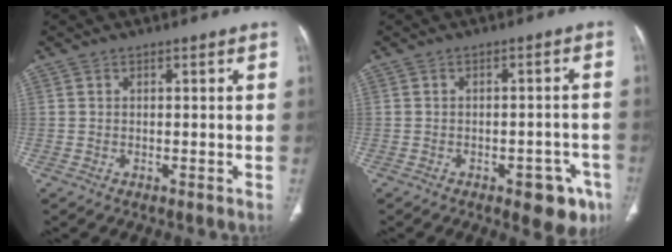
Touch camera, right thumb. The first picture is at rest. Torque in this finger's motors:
{"motor_torque": [1.29, 1.44, 0.33, -0.45, 0.19]}